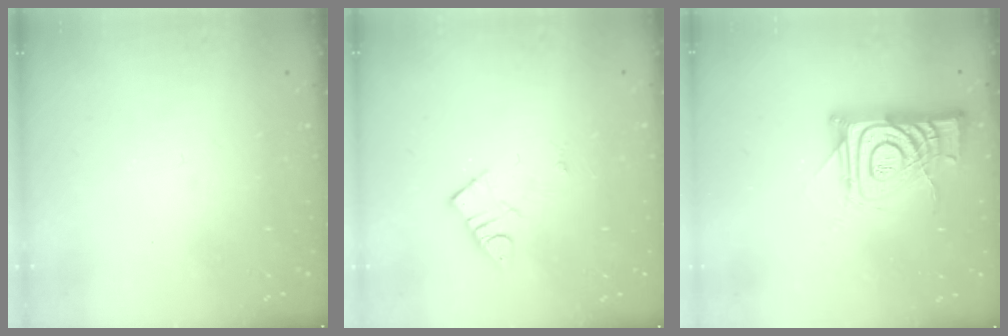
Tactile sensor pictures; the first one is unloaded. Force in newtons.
{"total": 3.8, "press": 3.7, "slide": 0.4}
{"total": 14.0, "press": 14.0, "slide": 1.4}